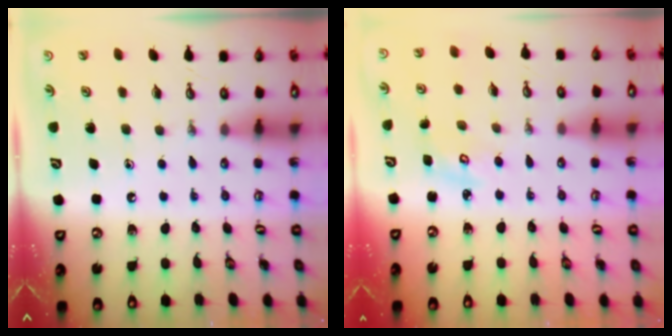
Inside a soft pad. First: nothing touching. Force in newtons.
{"total": 3.1, "press": 3.1, "slide": 0.3}